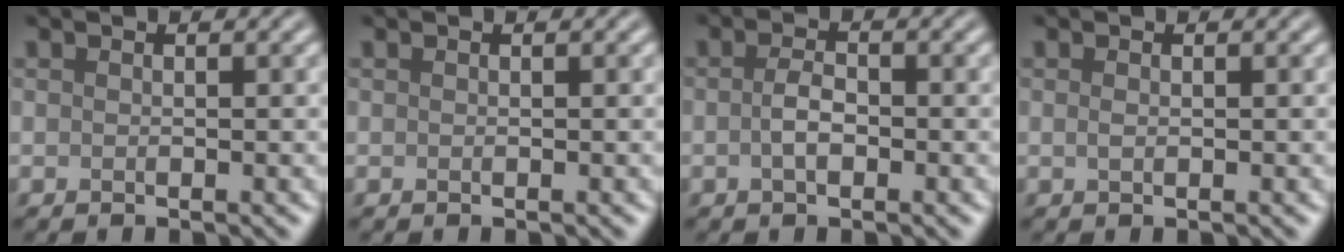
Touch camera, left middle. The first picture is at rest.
{"total": 0.0}
{"total": 2.0, "force": [-0.5, 1.0, 1.7], "torque": [-0.035, 0.002, -0.013]}
{"total": 0.6, "force": [0.1, 0.3, 0.5], "torque": [-0.012, 0.000, 0.001]}